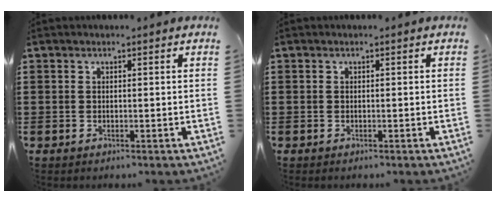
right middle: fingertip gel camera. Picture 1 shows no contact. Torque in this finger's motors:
{"motor_torque": [0.68, -0.05, 0.16, 0.04]}